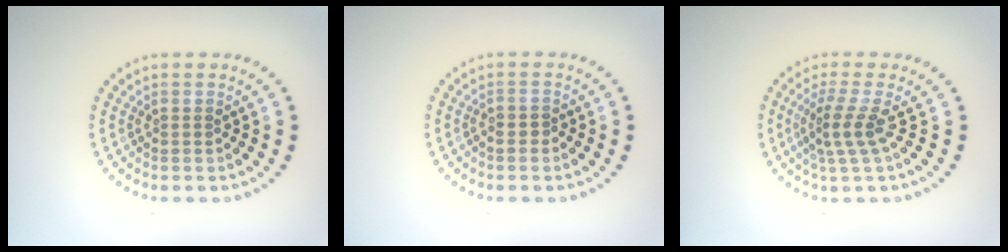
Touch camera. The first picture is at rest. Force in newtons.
{"total": 0.6, "press": 0.4, "slide": 0.3}
{"total": 2.7, "press": 1.9, "slide": 1.9}